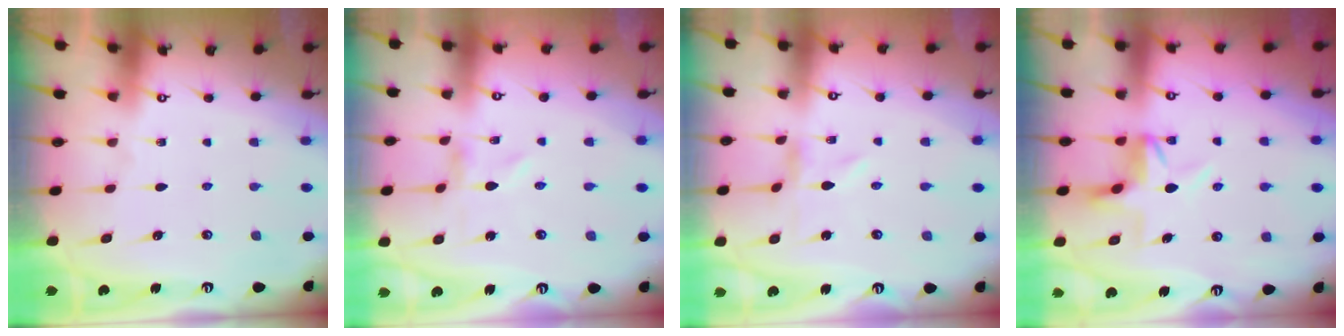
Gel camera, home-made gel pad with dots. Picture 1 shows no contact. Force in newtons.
{"total": 0.0}
{"total": 0.0}
{"total": 3.9, "press": 3.9, "slide": 0.4}